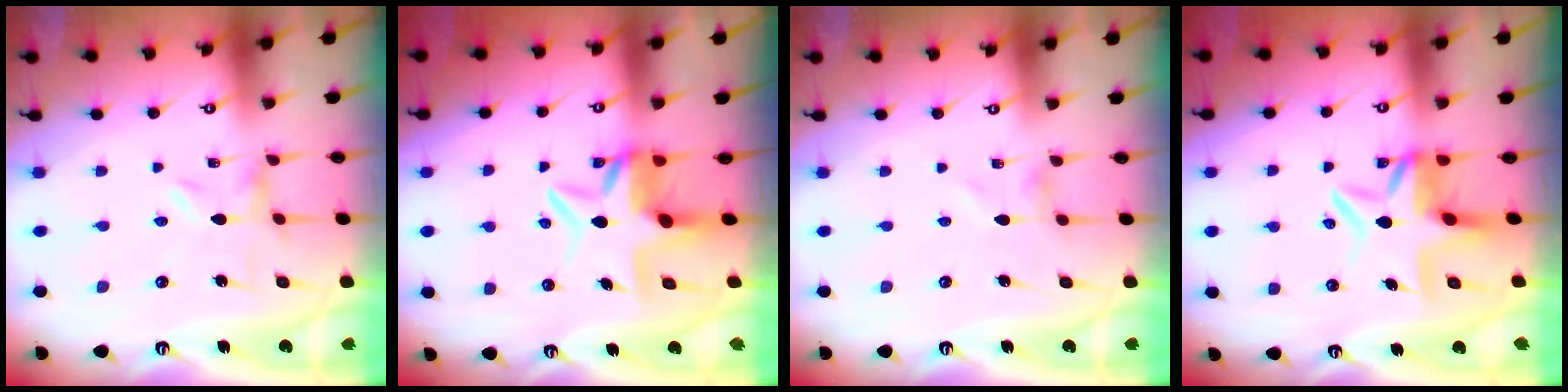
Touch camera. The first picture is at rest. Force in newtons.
{"total": 7.2, "press": 7.1, "slide": 0.8}
{"total": 0.0}
{"total": 6.7, "press": 6.6, "slide": 0.9}